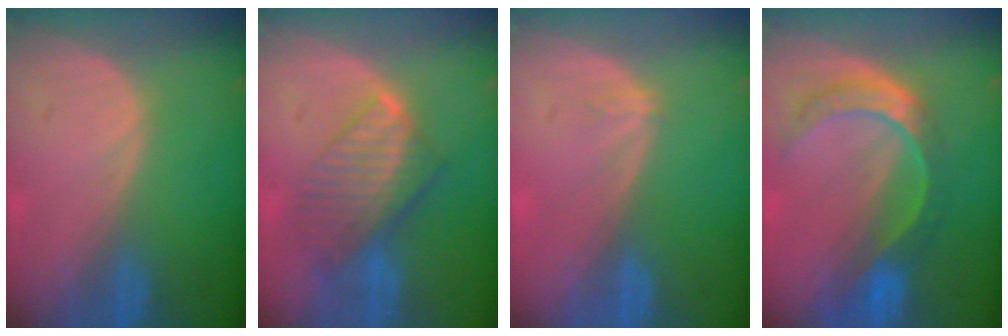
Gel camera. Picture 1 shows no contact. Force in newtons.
{"total": 8.1, "press": 7.1, "slide": 3.9}
{"total": 0.9, "press": 0.6, "slide": 0.6}
{"total": 8.3, "press": 7.0, "slide": 4.5}